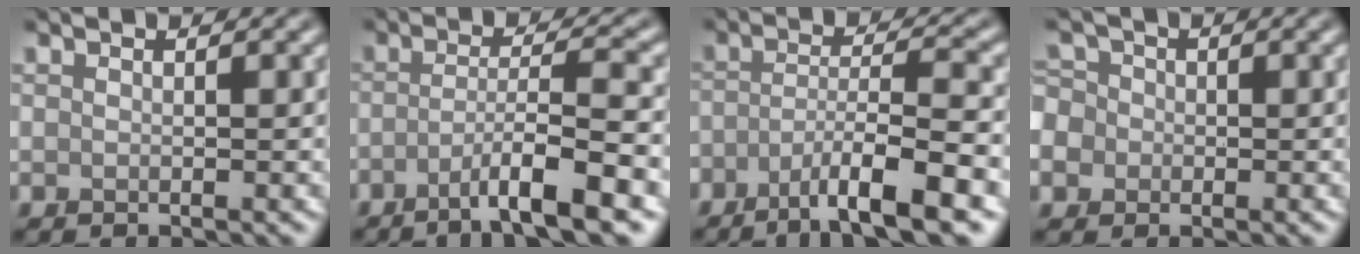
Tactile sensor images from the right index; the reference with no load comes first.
{"total": 6.5, "force": [-3.3, 0.8, 5.5], "torque": [-0.081, 0.009, -0.066]}
{"total": 7.5, "force": [-4.5, 1.7, 5.8], "torque": [-0.089, -0.002, -0.082]}
{"total": 7.3, "force": [-2.4, 6.3, 2.7], "torque": [-0.069, 0.008, -0.075]}